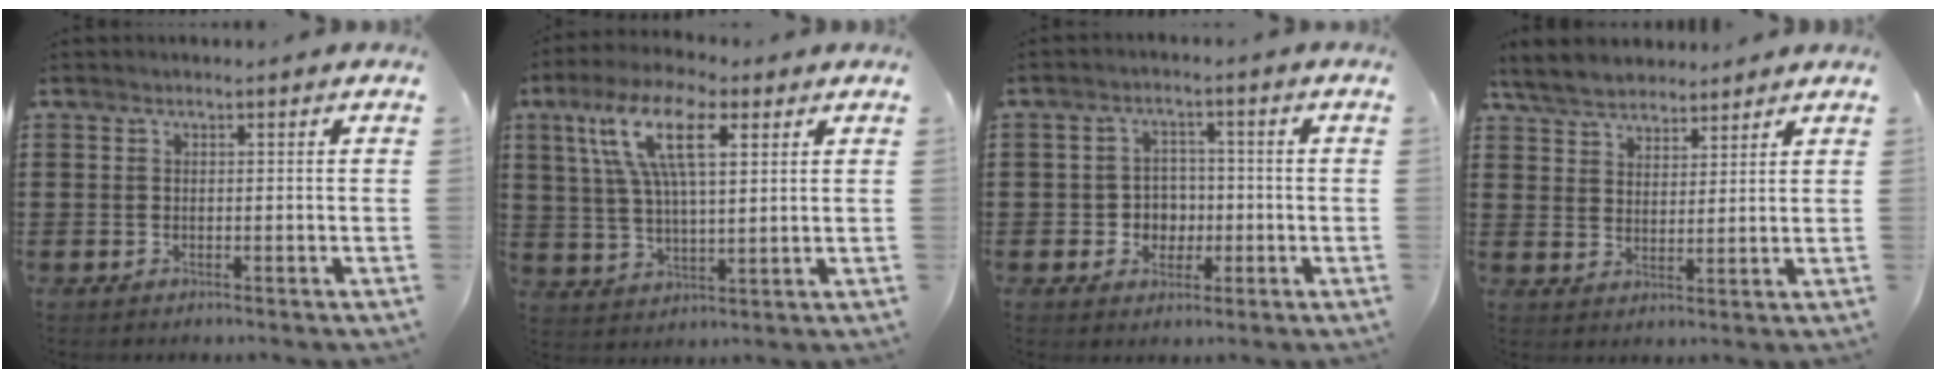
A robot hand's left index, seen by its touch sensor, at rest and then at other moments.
{"total": 12.1, "force": [5.5, 4.6, 9.8], "torque": [-0.206, 0.006, 0.096]}
{"total": 3.9, "force": [-0.7, 3.6, 1.1], "torque": [-0.027, 0.004, -0.019]}
{"total": 5.8, "force": [5.1, 2.3, 1.5], "torque": [-0.049, -0.005, 0.096]}